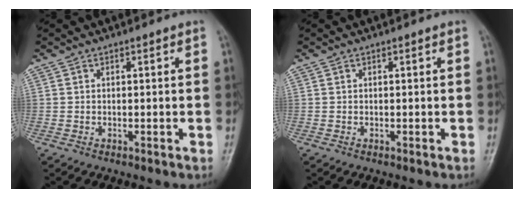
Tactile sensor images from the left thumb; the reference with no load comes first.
{"total": 0.0}